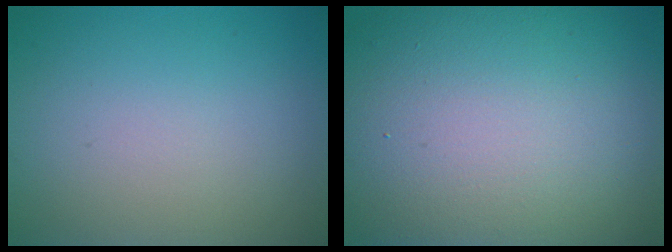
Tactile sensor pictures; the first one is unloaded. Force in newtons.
{"total": 18.6, "press": 18.6, "slide": 0.9}